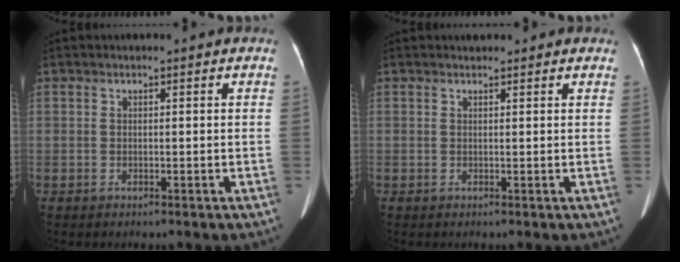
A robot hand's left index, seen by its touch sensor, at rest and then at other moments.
{"total": 1.5, "force": [1.1, 0.9, 0.1], "torque": [0.003, 0.016, 0.013]}